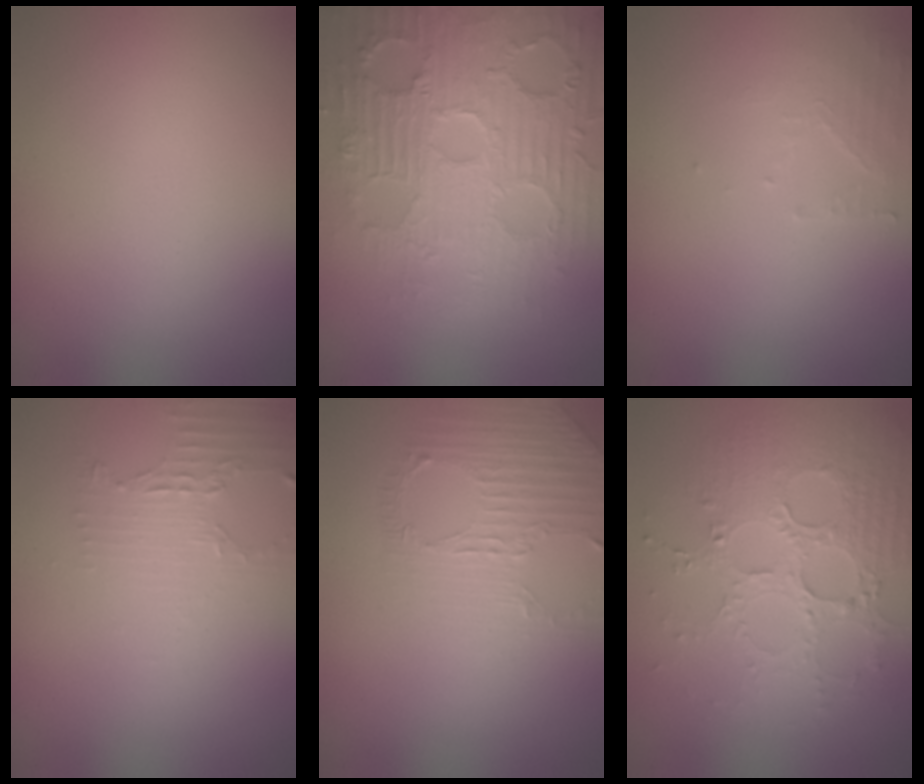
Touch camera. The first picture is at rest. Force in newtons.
{"total": 7.0, "press": 5.9, "slide": 3.7}
{"total": 1.7, "press": 1.7, "slide": 0.3}
{"total": 2.0, "press": 1.4, "slide": 1.4}
{"total": 1.6, "press": 1.0, "slide": 1.2}
{"total": 4.1, "press": 3.9, "slide": 1.3}